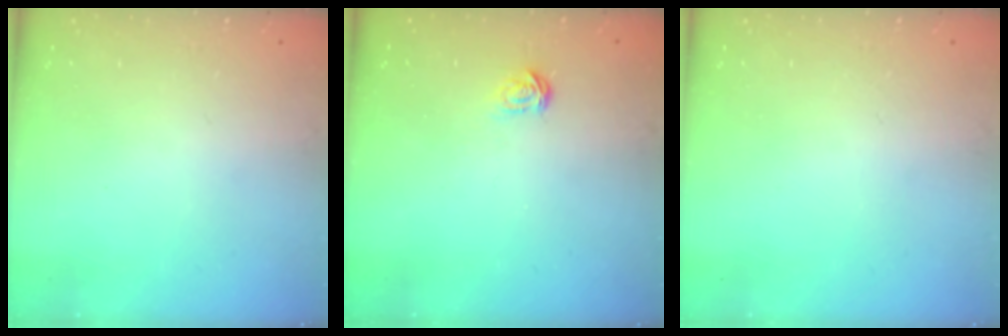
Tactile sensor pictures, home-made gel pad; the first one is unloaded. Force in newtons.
{"total": 1.8, "press": 1.8, "slide": 0.2}
{"total": 0.0}